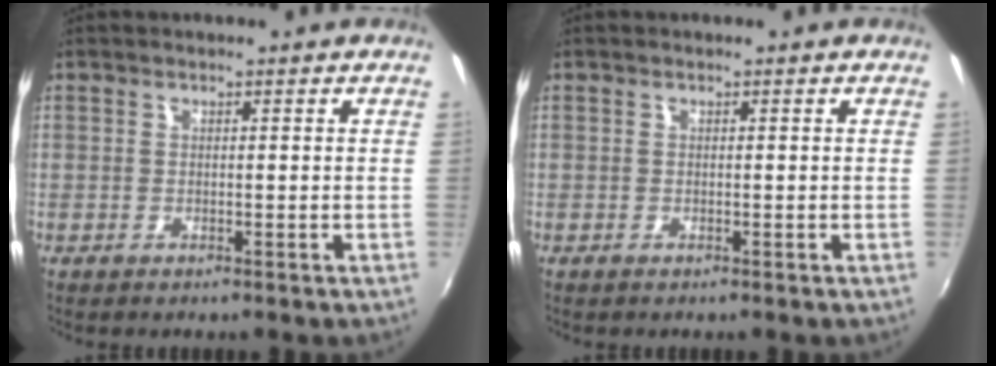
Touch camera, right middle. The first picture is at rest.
{"total": 0.0}